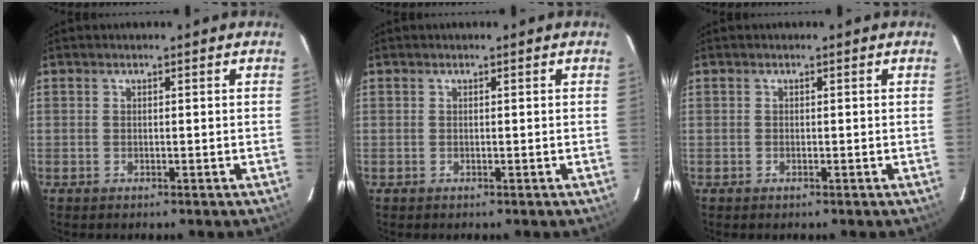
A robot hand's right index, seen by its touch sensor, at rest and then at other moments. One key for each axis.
{"total": 0.0}
{"total": 0.0}